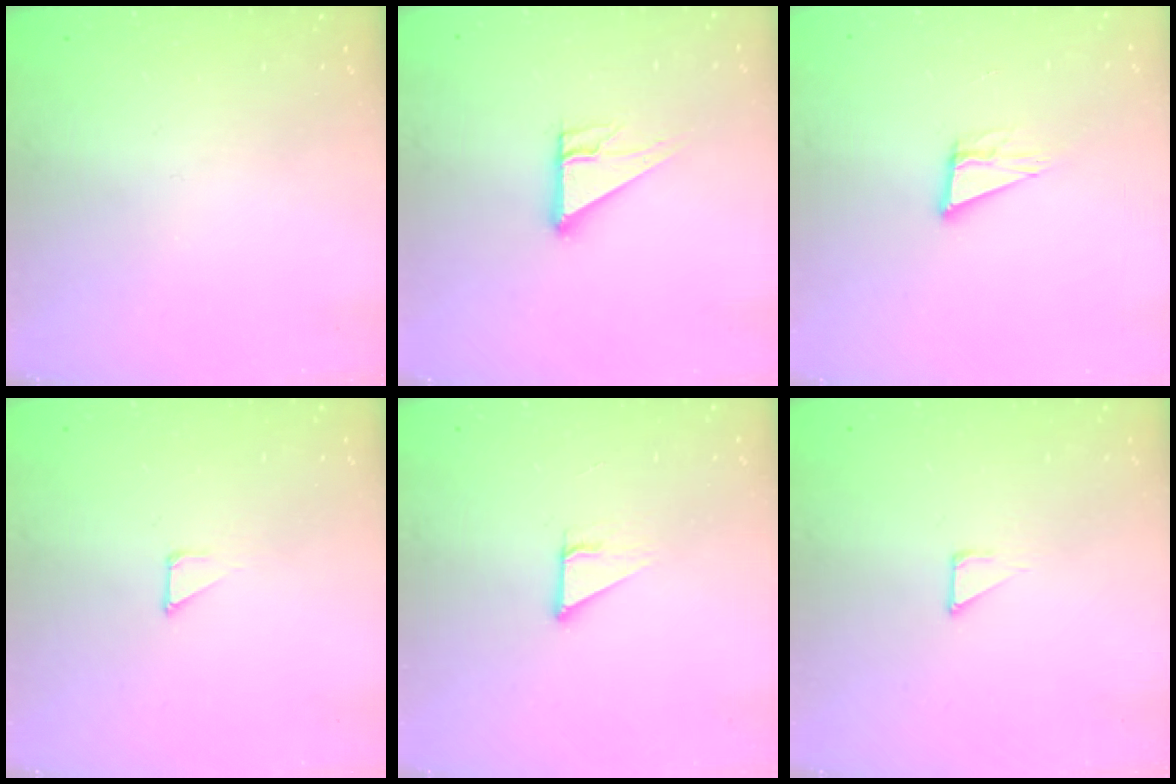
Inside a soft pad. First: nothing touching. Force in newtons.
{"total": 8.5, "press": 8.4, "slide": 0.8}
{"total": 10.3, "press": 9.7, "slide": 3.3}
{"total": 1.2, "press": 1.2, "slide": 0.0}
{"total": 2.9, "press": 2.9, "slide": 0.2}
{"total": 2.1, "press": 2.1, "slide": 0.1}